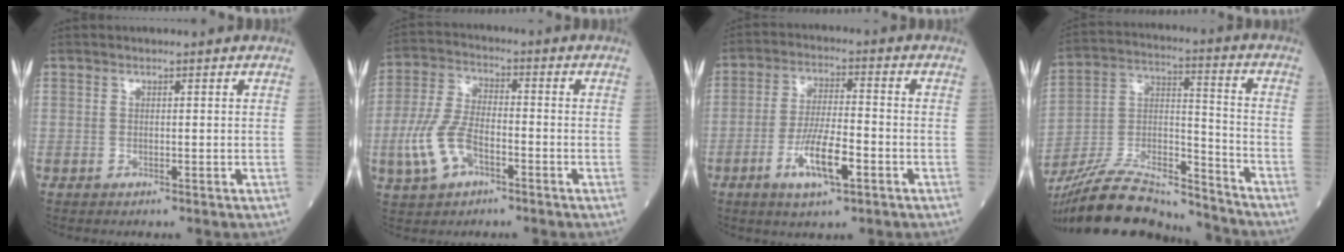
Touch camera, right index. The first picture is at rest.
{"total": 9.0, "force": [-3.4, 4.5, 7.1], "torque": [-0.170, 0.005, -0.066]}
{"total": 9.2, "force": [-3.8, 1.9, 8.1], "torque": [-0.159, -0.005, -0.067]}
{"total": 20.9, "force": [-19.5, 3.0, 7.1], "torque": [-0.161, 0.002, -0.336]}